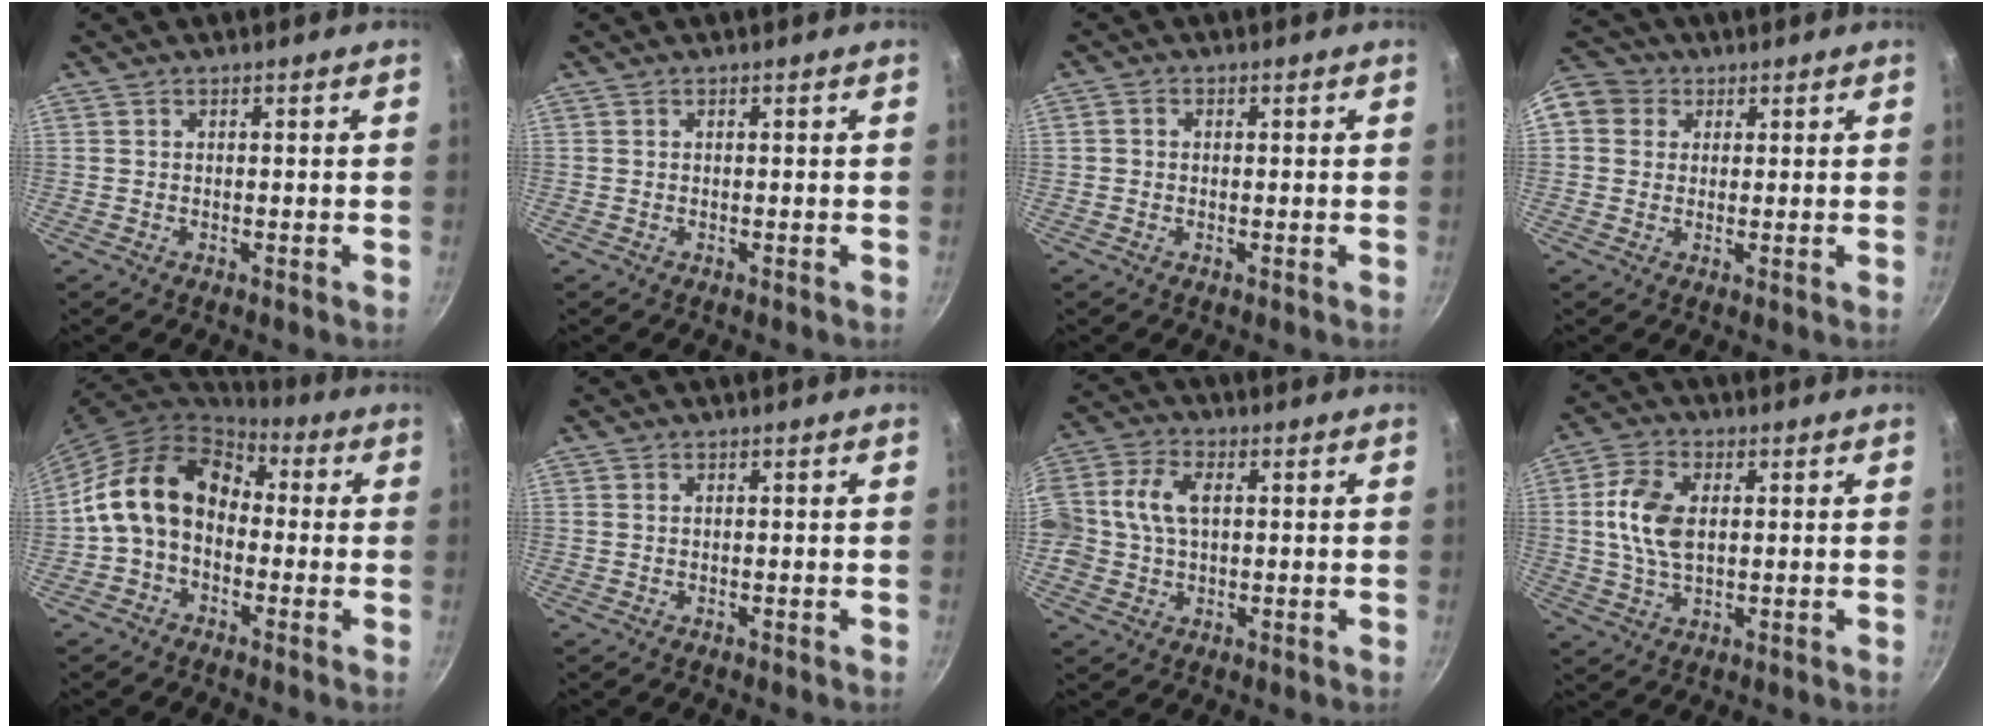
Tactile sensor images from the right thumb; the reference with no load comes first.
{"total": 0.0}
{"total": 1.3, "force": [-0.1, 1.1, 0.5], "torque": [-0.009, 0.005, -0.004]}
{"total": 10.1, "force": [2.5, 8.9, 4.2], "torque": [-0.076, 0.024, 0.032]}
{"total": 14.8, "force": [-0.4, 11.0, 9.9], "torque": [-0.151, 0.046, -0.027]}
{"total": 0.0}
{"total": 9.6, "force": [1.1, 6.6, 6.9], "torque": [-0.129, 0.020, 0.009]}
{"total": 10.2, "force": [1.8, 6.4, 7.7], "torque": [-0.137, 0.002, 0.034]}